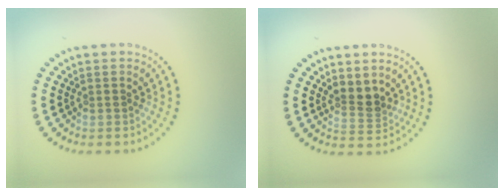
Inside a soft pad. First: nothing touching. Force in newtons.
{"total": 2.4, "press": 1.8, "slide": 1.6}